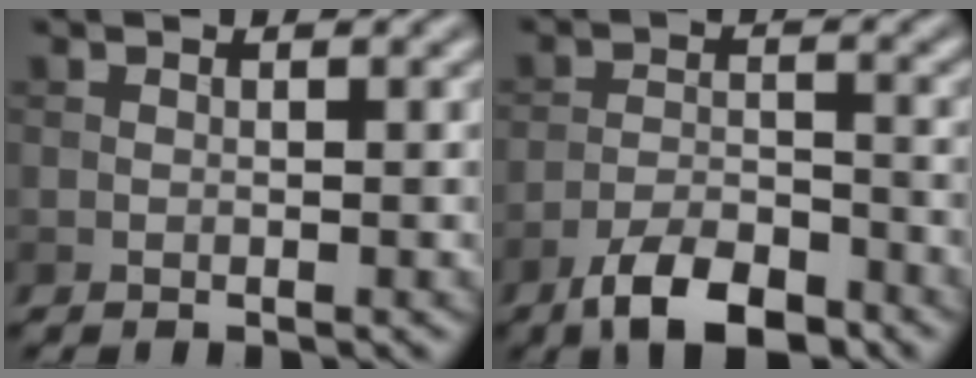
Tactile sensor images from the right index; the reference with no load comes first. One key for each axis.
{"total": 6.2, "fx": -4.5, "fy": 2.1, "fz": 3.6, "tx": -0.059, "ty": -0.001, "tz": -0.084}